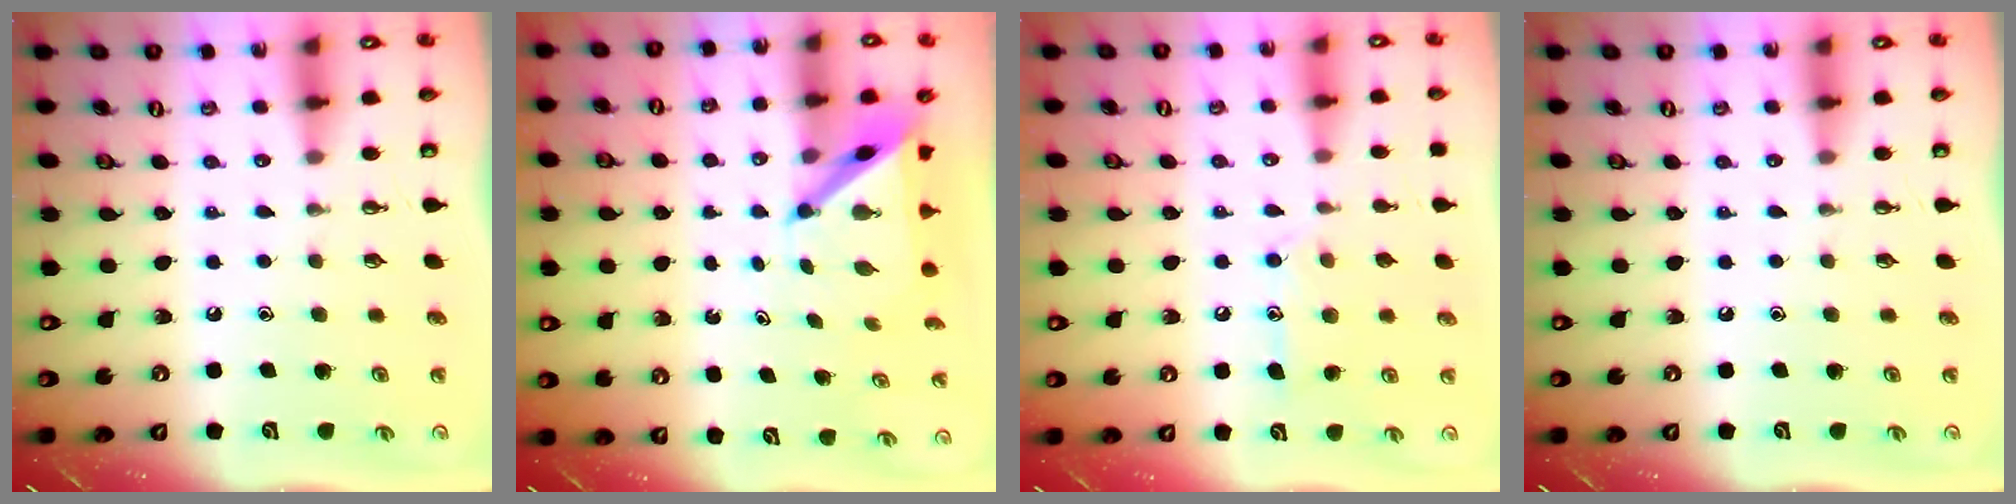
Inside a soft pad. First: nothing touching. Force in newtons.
{"total": 5.1, "press": 5.1, "slide": 0.5}
{"total": 10.3, "press": 10.3, "slide": 0.8}
{"total": 0.0}